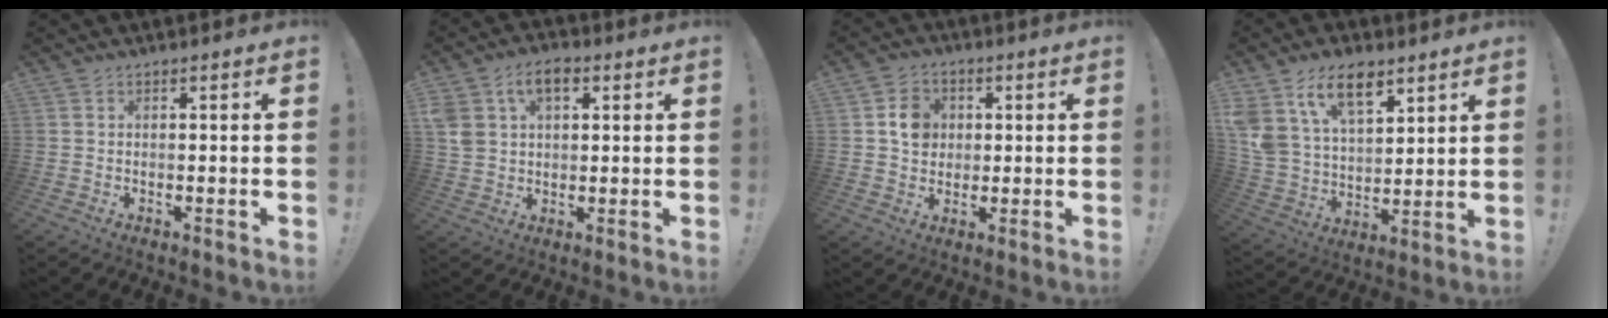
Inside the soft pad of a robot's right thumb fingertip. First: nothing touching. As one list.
[{"total": 9.9, "force": [4.0, 6.6, 6.2], "torque": [-0.117, 0.003, 0.078]}, {"total": 7.7, "force": [1.5, 6.9, 3.1], "torque": [-0.037, 0.005, 0.031]}, {"total": 15.6, "force": [9.4, 8.9, 8.6], "torque": [-0.166, -0.051, 0.177]}]